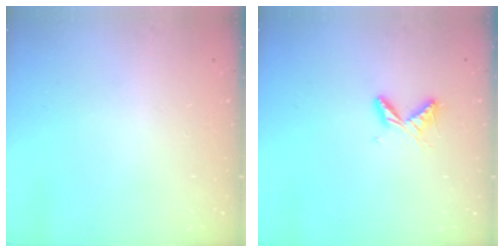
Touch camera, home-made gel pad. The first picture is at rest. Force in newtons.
{"total": 6.3, "press": 6.2, "slide": 0.7}